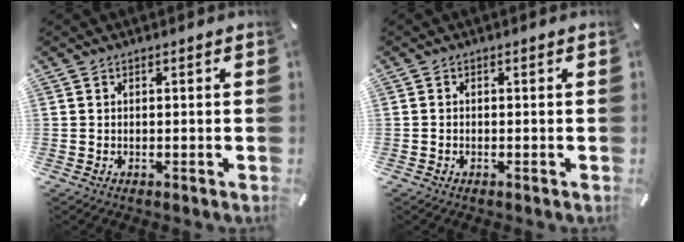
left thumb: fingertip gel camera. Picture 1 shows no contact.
{"total": 0.7, "force": [-0.3, 0.4, 0.4], "torque": [-0.007, 0.001, -0.007]}